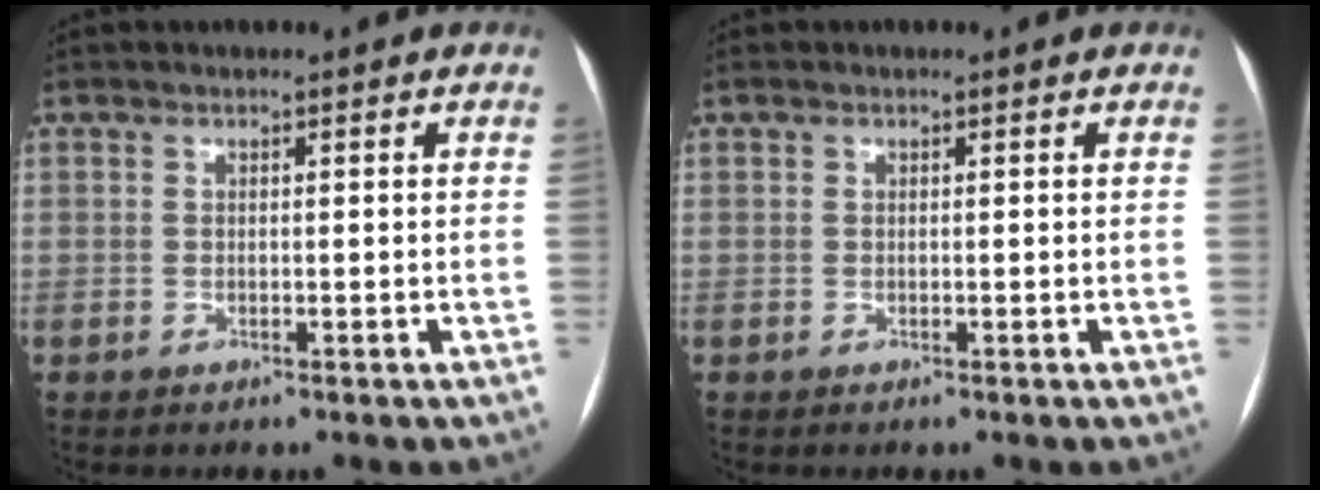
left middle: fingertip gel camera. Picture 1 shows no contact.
{"total": 0.0}